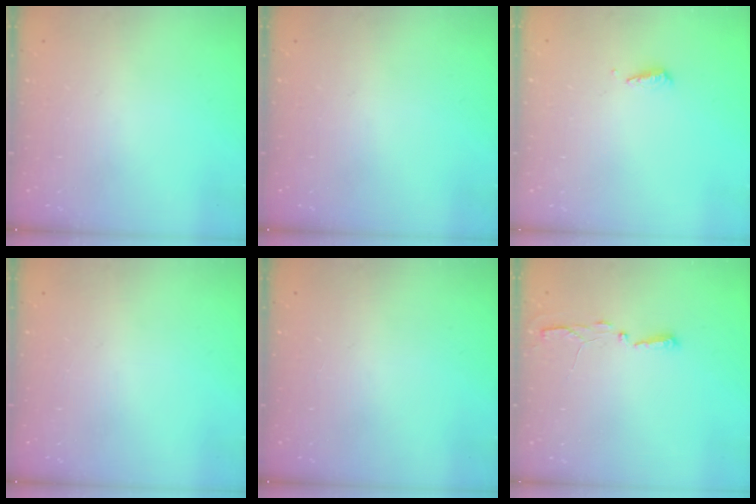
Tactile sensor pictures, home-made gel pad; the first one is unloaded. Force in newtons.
{"total": 0.0}
{"total": 3.1, "press": 3.1, "slide": 0.3}
{"total": 0.0}
{"total": 0.0}
{"total": 3.5, "press": 3.5, "slide": 0.5}